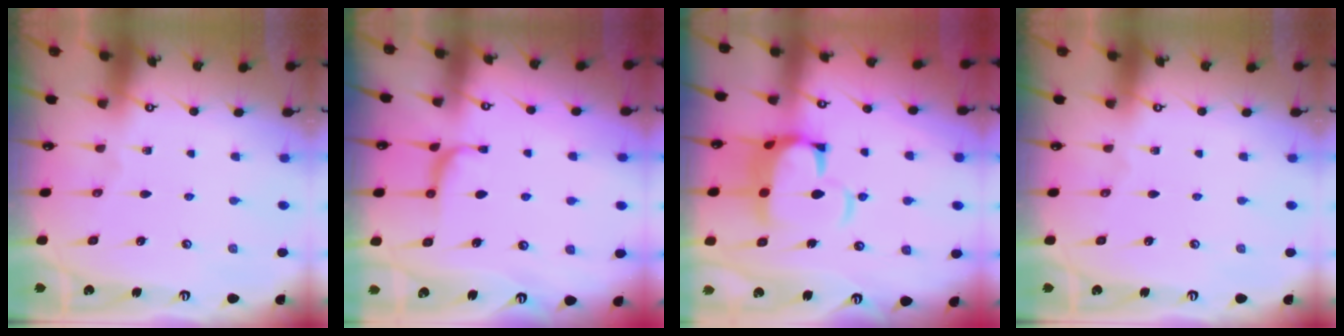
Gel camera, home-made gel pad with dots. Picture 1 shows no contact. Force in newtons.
{"total": 1.1, "press": 0.9, "slide": 0.7}
{"total": 7.5, "press": 7.4, "slide": 1.3}
{"total": 0.0}